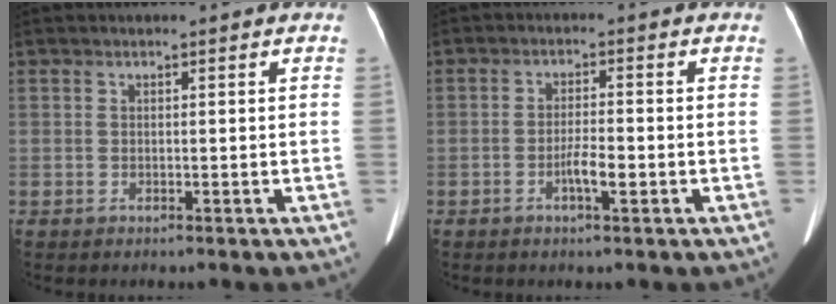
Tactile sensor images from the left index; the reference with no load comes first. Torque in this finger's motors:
{"motor_torque": [0.09, 0.14, 0.07, 0.01]}